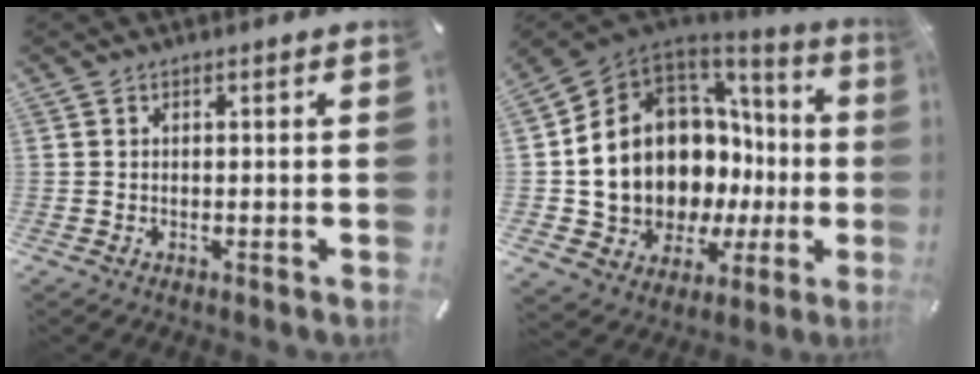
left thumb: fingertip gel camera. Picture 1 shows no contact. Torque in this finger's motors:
{"motor_torque": [1.57, 3.44, 2.77, 0.00, 0.50]}